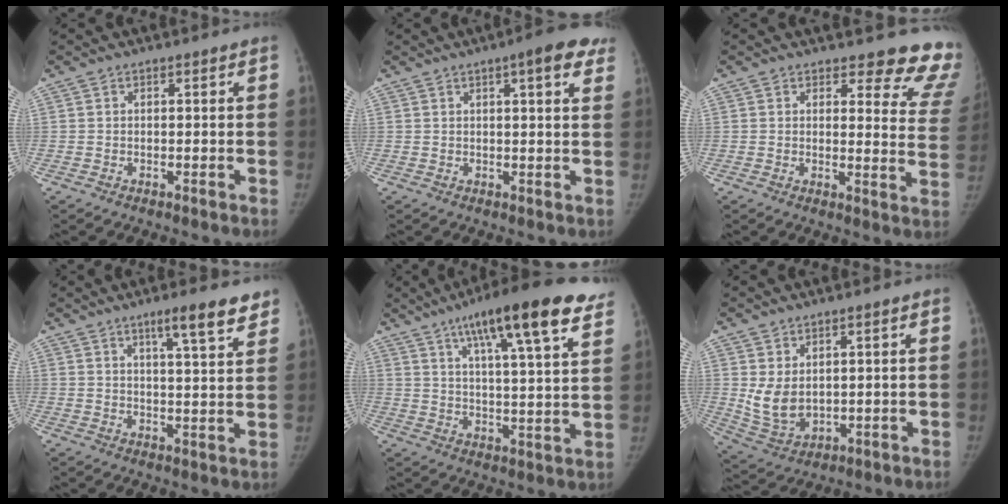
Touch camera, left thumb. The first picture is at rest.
{"total": 8.1, "force": [4.7, 1.8, 6.4], "torque": [-0.058, -0.006, 0.051]}
{"total": 13.9, "force": [13.0, 4.1, 2.8], "torque": [0.025, -0.127, 0.110]}
{"total": 8.2, "force": [5.7, 1.1, 5.8], "torque": [-0.074, -0.034, 0.082]}
{"total": 21.1, "force": [12.8, 3.9, 16.4], "torque": [-0.229, -0.025, 0.187]}
{"total": 7.2, "force": [1.2, 5.0, 5.0], "torque": [-0.082, -0.016, 0.046]}